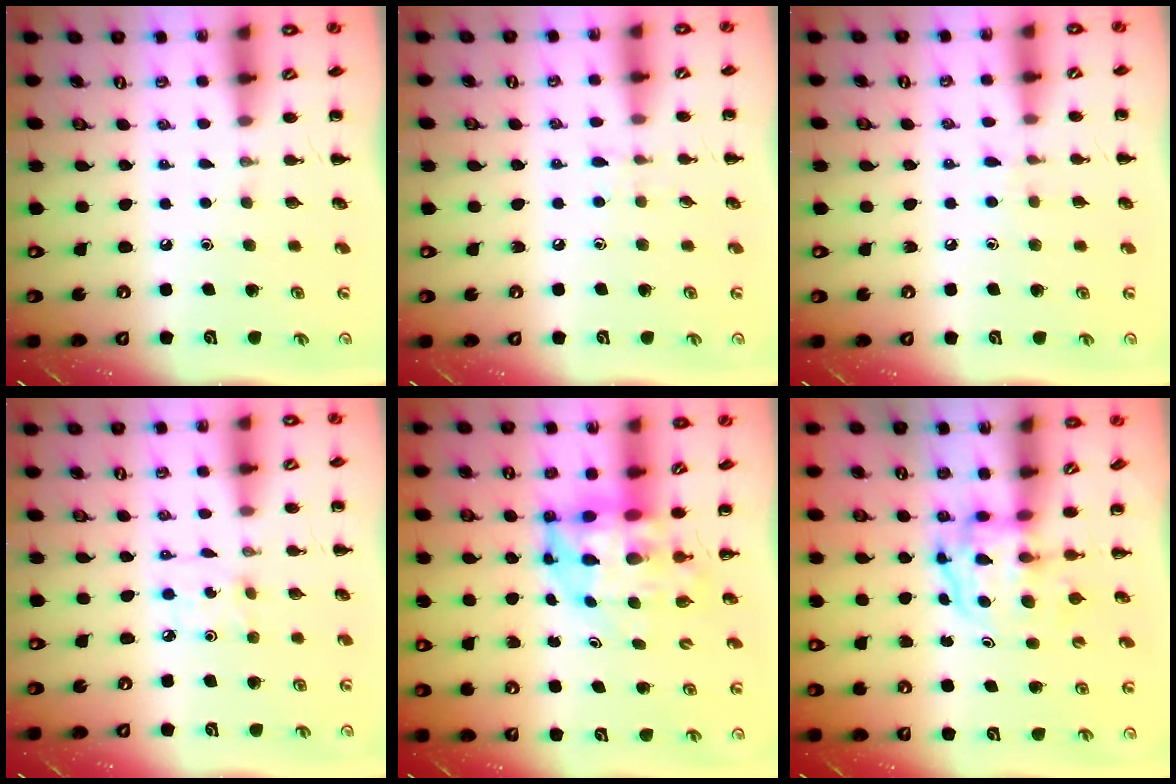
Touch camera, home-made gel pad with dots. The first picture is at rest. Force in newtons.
{"total": 4.5, "press": 4.1, "slide": 1.8}
{"total": 5.8, "press": 5.4, "slide": 2.2}
{"total": 2.5, "press": 2.4, "slide": 0.8}
{"total": 6.3, "press": 6.0, "slide": 1.8}
{"total": 3.9, "press": 3.8, "slide": 0.6}